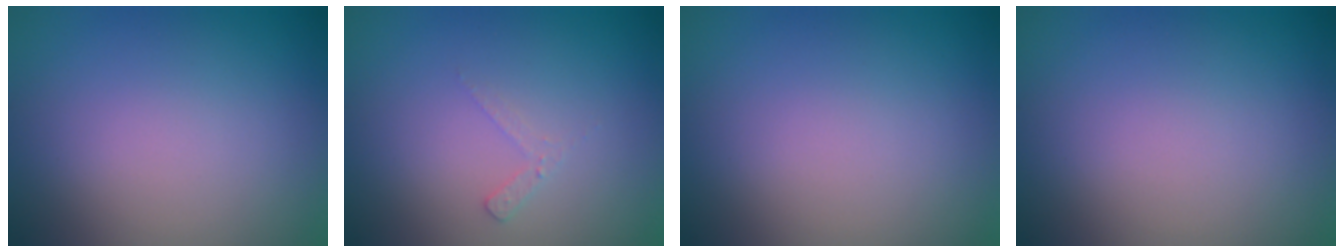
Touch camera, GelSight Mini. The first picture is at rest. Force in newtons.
{"total": 1.2, "press": 1.1, "slide": 0.3}
{"total": 0.0}
{"total": 0.0}